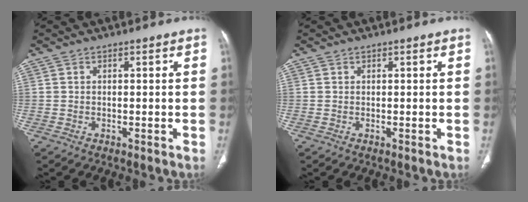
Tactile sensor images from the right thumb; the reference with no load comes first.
{"total": 0.0}